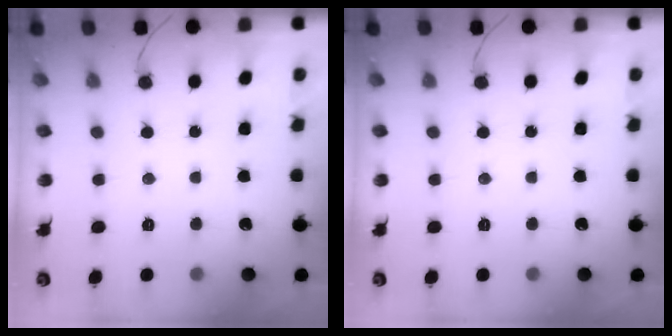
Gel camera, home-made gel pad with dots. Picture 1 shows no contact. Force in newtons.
{"total": 0.0}